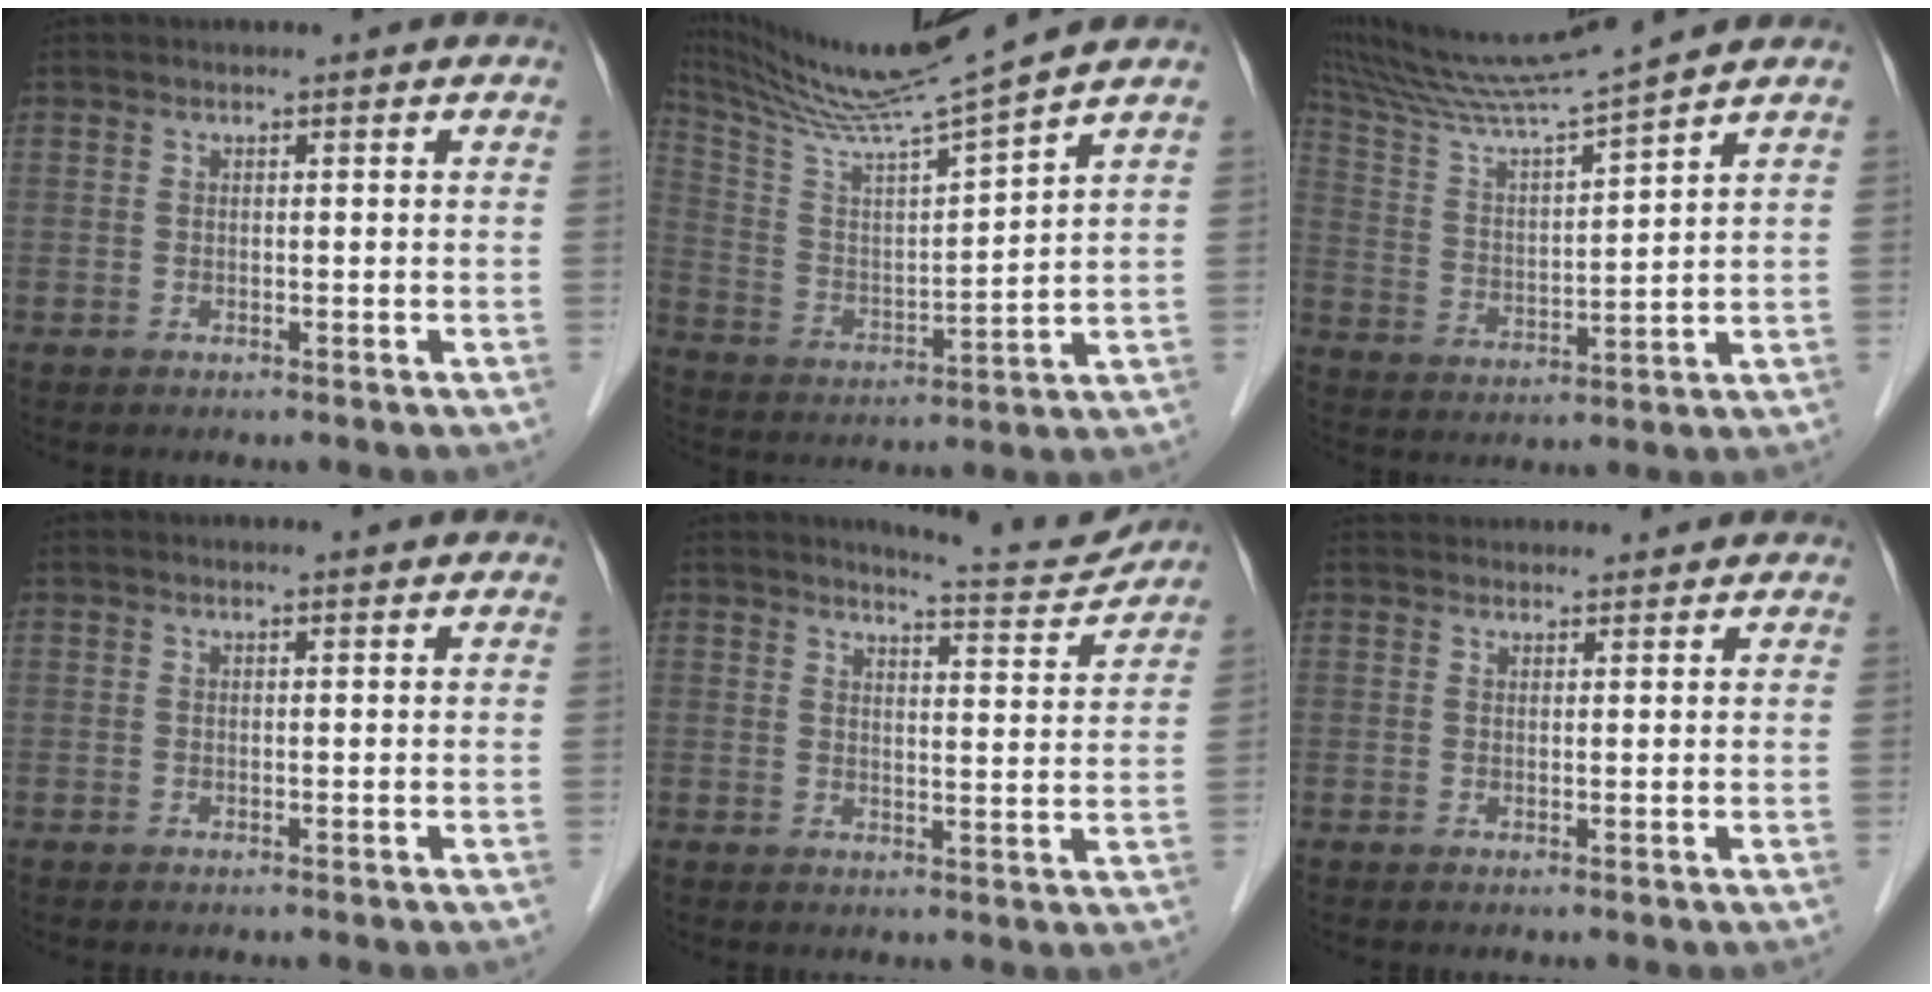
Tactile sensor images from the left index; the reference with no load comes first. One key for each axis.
{"total": 16.7, "fx": 14.5, "fy": -2.3, "fz": 7.9, "tx": -0.150, "ty": -0.010, "tz": 0.254}
{"total": 11.9, "fx": 10.8, "fy": -2.8, "fz": 4.2, "tx": -0.086, "ty": -0.010, "tz": 0.204}
{"total": 1.3, "fx": 1.3, "fy": 0.0, "fz": 0.3, "tx": -0.009, "ty": 0.005, "tz": 0.018}
{"total": 7.3, "fx": 7.3, "fy": -0.2, "fz": 0.9, "tx": -0.022, "ty": -0.019, "tz": 0.093}
{"total": 6.6, "fx": 6.4, "fy": 1.3, "fz": 1.2, "tx": -0.012, "ty": 0.035, "tz": 0.084}